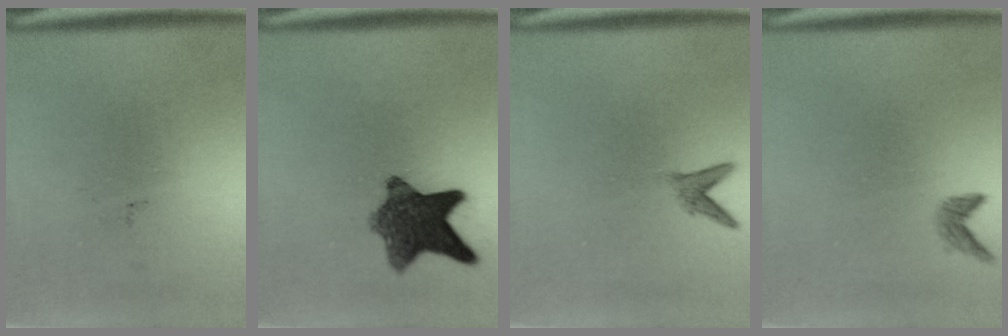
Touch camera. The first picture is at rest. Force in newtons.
{"total": 9.0}
{"total": 1.8}
{"total": 1.1}